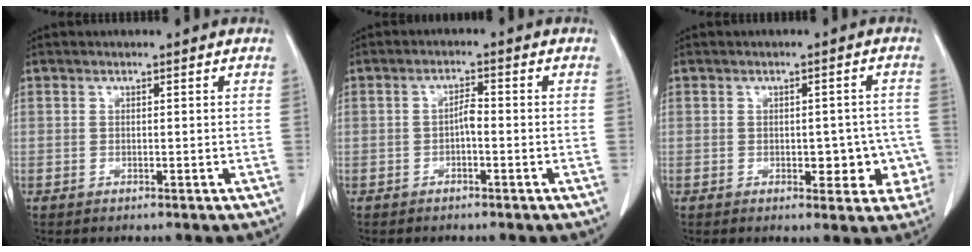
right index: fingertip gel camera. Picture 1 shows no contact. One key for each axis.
{"total": 2.0, "fx": -0.6, "fy": 0.6, "fz": 1.9, "tx": -0.031, "ty": 0.005, "tz": -0.011}
{"total": 5.6, "fx": -1.3, "fy": 3.1, "fz": 4.5, "tx": -0.032, "ty": 0.012, "tz": -0.010}